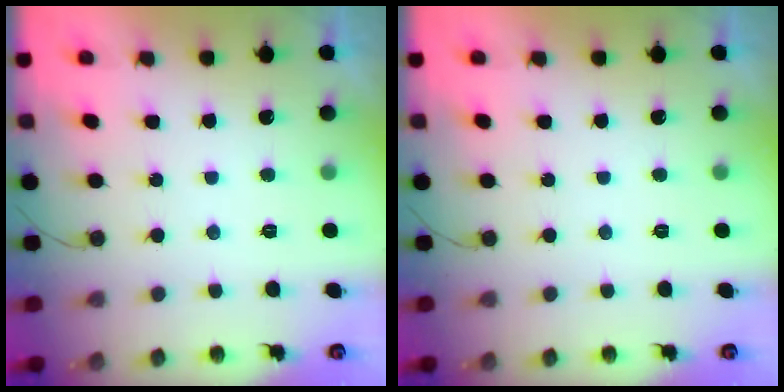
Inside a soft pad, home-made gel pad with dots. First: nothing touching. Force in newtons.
{"total": 0.0}